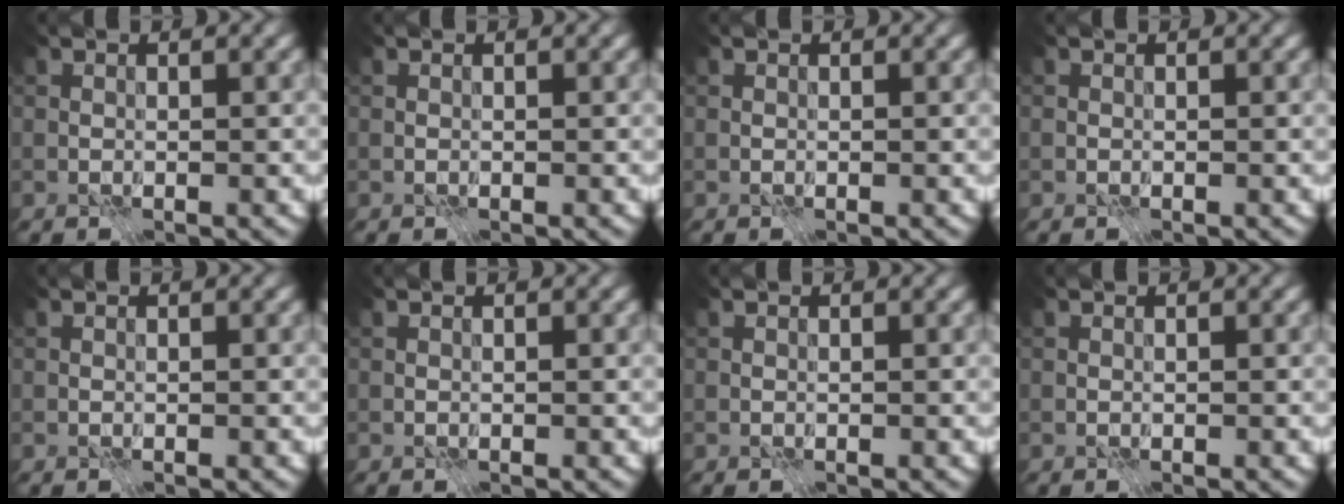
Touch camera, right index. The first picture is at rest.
{"total": 0.0}
{"total": 0.0}
{"total": 0.0}
{"total": 0.0}
{"total": 0.0}
{"total": 0.0}
{"total": 0.0}